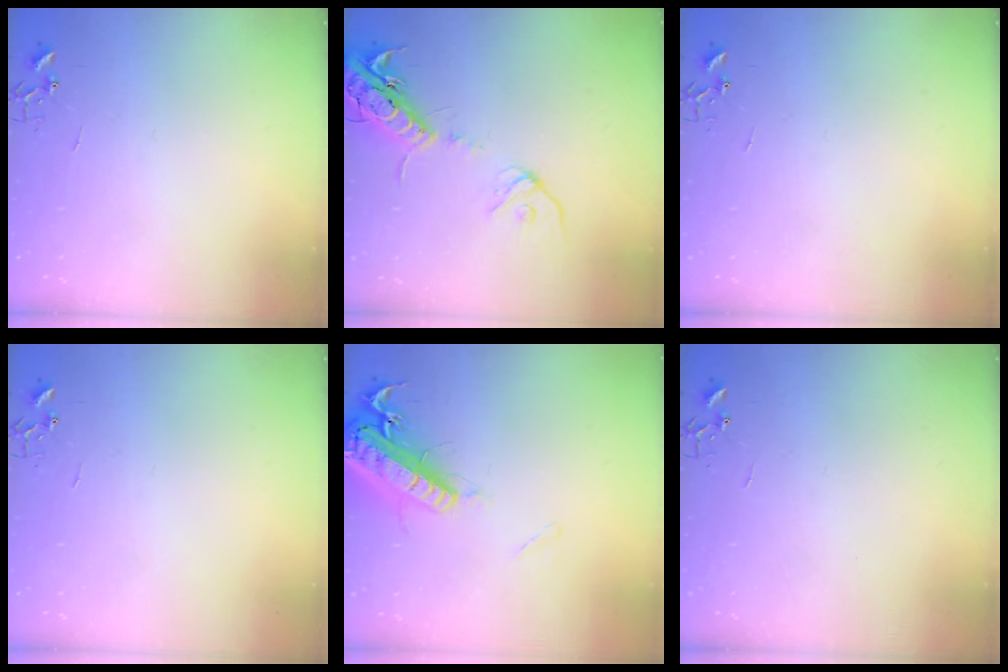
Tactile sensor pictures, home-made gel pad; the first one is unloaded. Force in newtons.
{"total": 16.3, "press": 16.0, "slide": 3.3}
{"total": 0.0}
{"total": 0.0}
{"total": 20.1, "press": 19.7, "slide": 3.9}
{"total": 0.0}